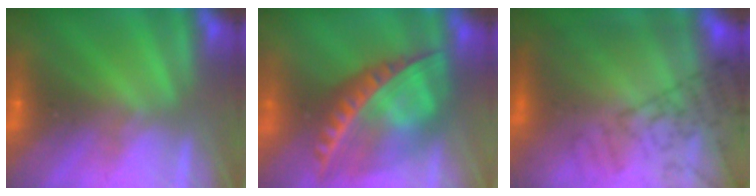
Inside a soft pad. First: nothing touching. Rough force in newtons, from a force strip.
{"total": 8.8}
{"total": 7.0}